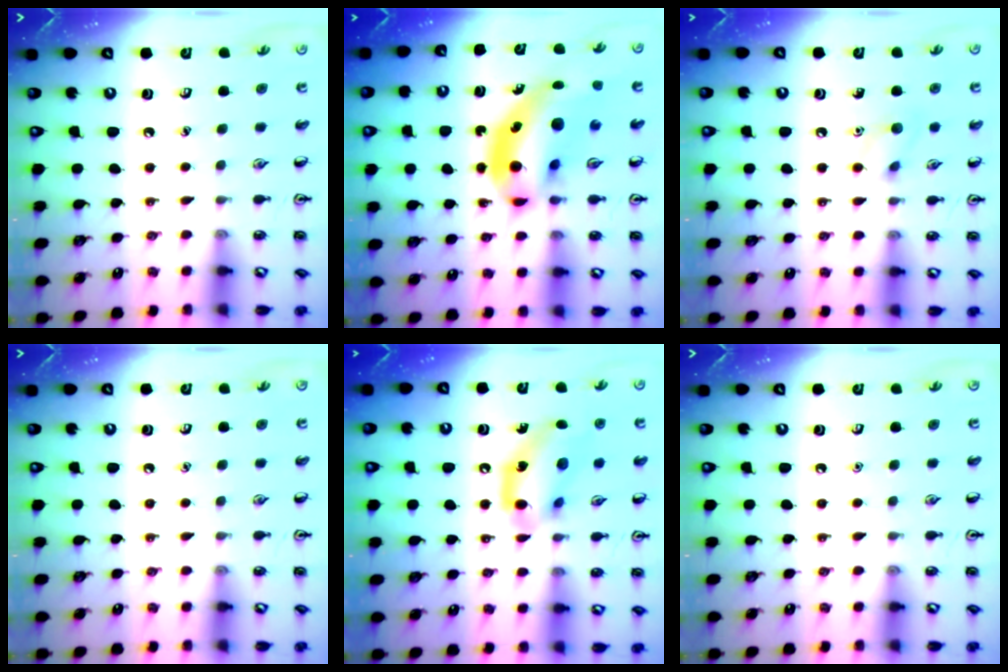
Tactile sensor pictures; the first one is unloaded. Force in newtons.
{"total": 13.1, "press": 12.4, "slide": 4.1}
{"total": 6.6, "press": 6.6, "slide": 0.9}
{"total": 0.0}
{"total": 13.2, "press": 12.9, "slide": 2.8}
{"total": 0.0}